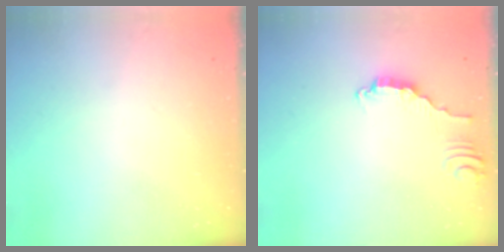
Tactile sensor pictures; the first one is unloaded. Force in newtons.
{"total": 2.8, "press": 2.8, "slide": 0.2}